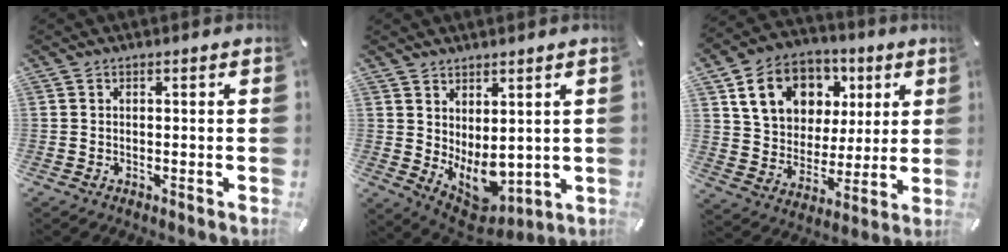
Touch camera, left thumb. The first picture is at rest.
{"total": 7.6, "force": [0.0, 6.0, 4.7], "torque": [-0.069, -0.023, 0.010]}
{"total": 15.3, "force": [6.2, 12.4, 6.3], "torque": [-0.111, -0.010, 0.122]}